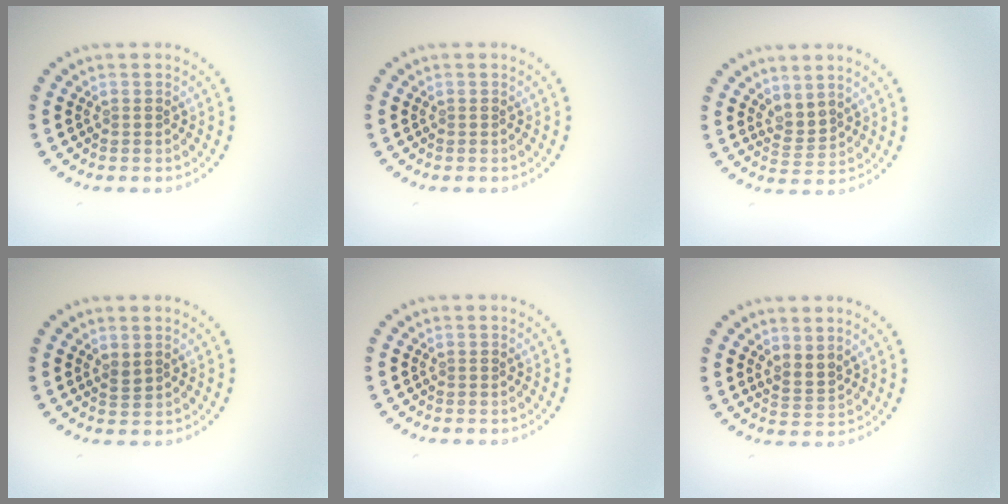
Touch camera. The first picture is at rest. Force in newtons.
{"total": 0.0}
{"total": 1.7, "press": 1.2, "slide": 1.2}
{"total": 0.9, "press": 0.7, "slide": 0.5}
{"total": 0.0}
{"total": 1.8, "press": 1.3, "slide": 1.3}